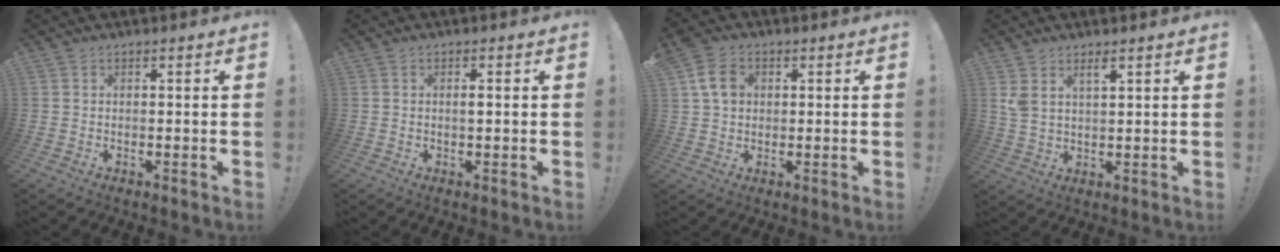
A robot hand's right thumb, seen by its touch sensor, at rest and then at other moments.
{"total": 1.3, "force": [0.0, 0.1, 1.3], "torque": [-0.010, -0.006, -0.004]}
{"total": 7.4, "force": [2.1, 5.6, 4.5], "torque": [-0.068, 0.009, 0.043]}
{"total": 4.6, "force": [2.9, 1.8, 3.0], "torque": [-0.053, -0.013, 0.053]}